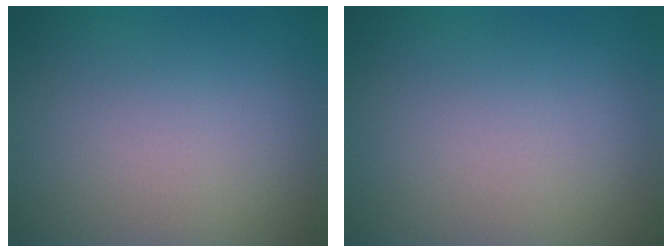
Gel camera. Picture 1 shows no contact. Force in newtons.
{"total": 0.0}